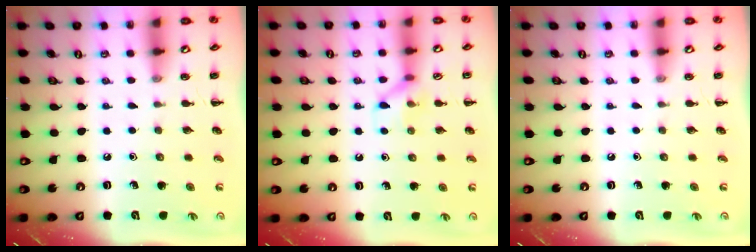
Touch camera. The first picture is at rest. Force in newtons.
{"total": 7.2, "press": 7.2, "slide": 0.7}
{"total": 0.0}